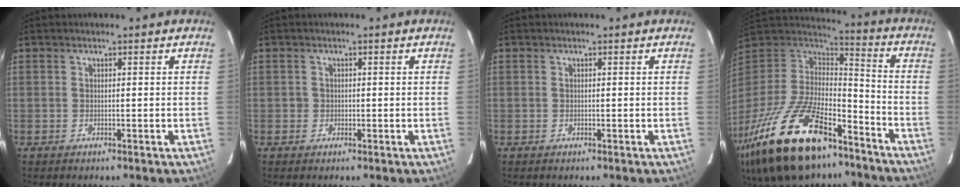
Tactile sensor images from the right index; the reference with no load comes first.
{"total": 1.1, "force": [-0.3, 1.1, 0.1], "torque": [0.001, 0.001, -0.003]}
{"total": 0.0}
{"total": 31.9, "force": [-20.5, 13.4, 20.4], "torque": [-0.414, -0.040, -0.330]}